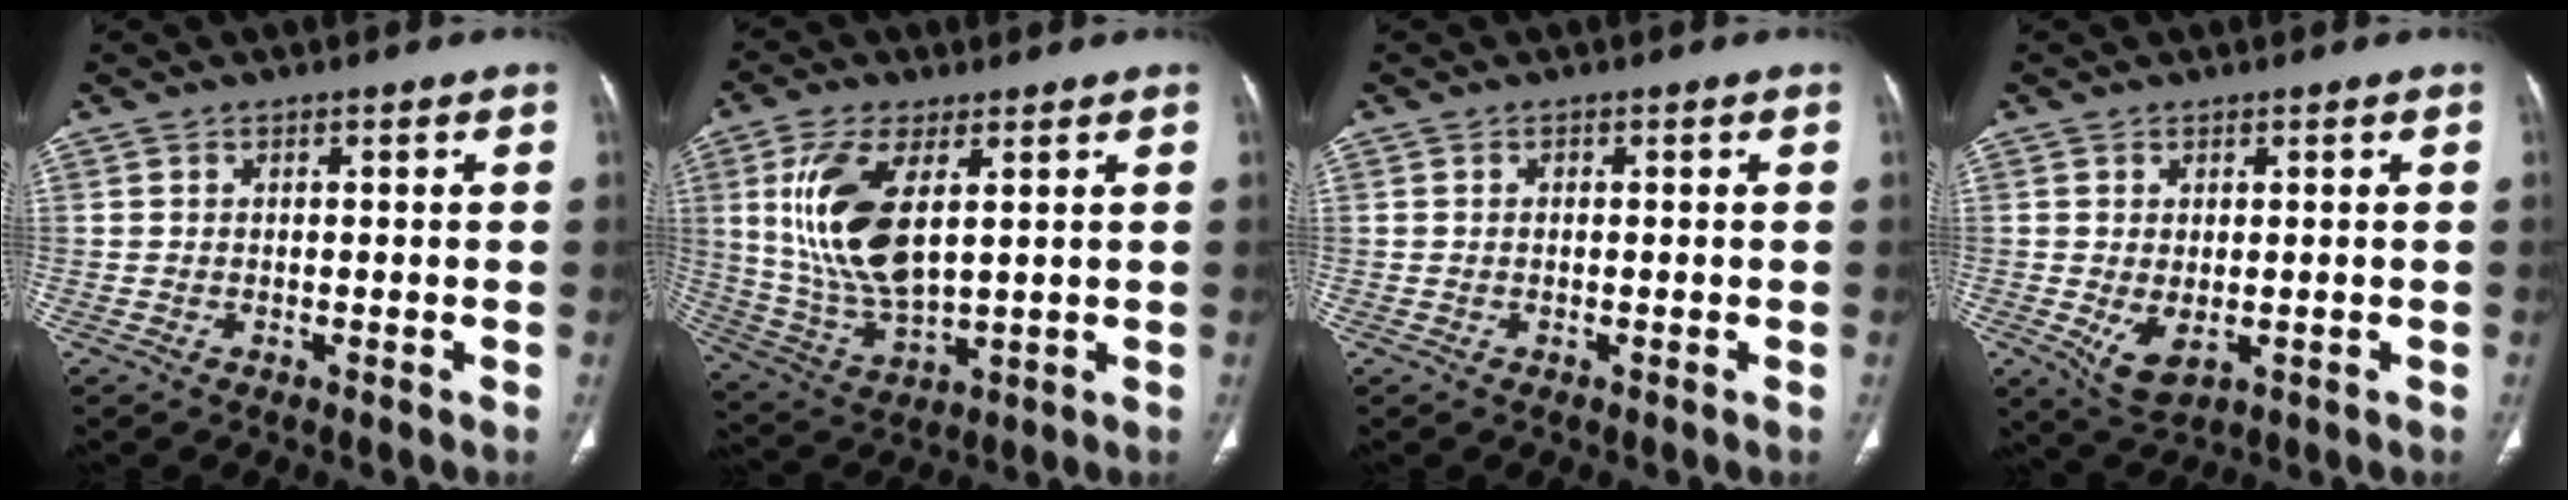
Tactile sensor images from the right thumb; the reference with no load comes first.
{"total": 15.2, "force": [4.0, 7.0, 12.9], "torque": [-0.266, -0.018, 0.090]}
{"total": 0.0}
{"total": 4.8, "force": [-0.8, 2.7, 3.9], "torque": [-0.067, -0.010, 0.004]}